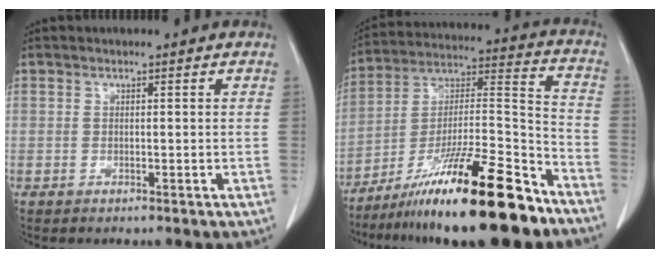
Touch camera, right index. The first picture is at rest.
{"total": 22.6, "force": [-15.9, 1.9, 16.0], "torque": [-0.252, -0.011, -0.270]}